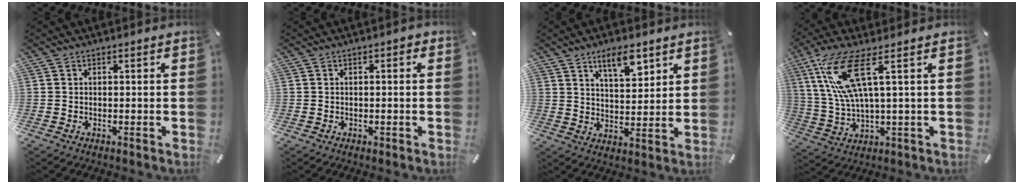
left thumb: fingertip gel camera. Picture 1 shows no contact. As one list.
[{"total": 0.9, "force": [-0.1, 0.7, 0.4], "torque": [-0.006, 0.005, -0.004]}, {"total": 8.1, "force": [5.5, 3.3, 5.0], "torque": [-0.072, -0.028, 0.091]}, {"total": 13.1, "force": [4.7, 3.7, 11.6], "torque": [-0.260, -0.009, 0.079]}]